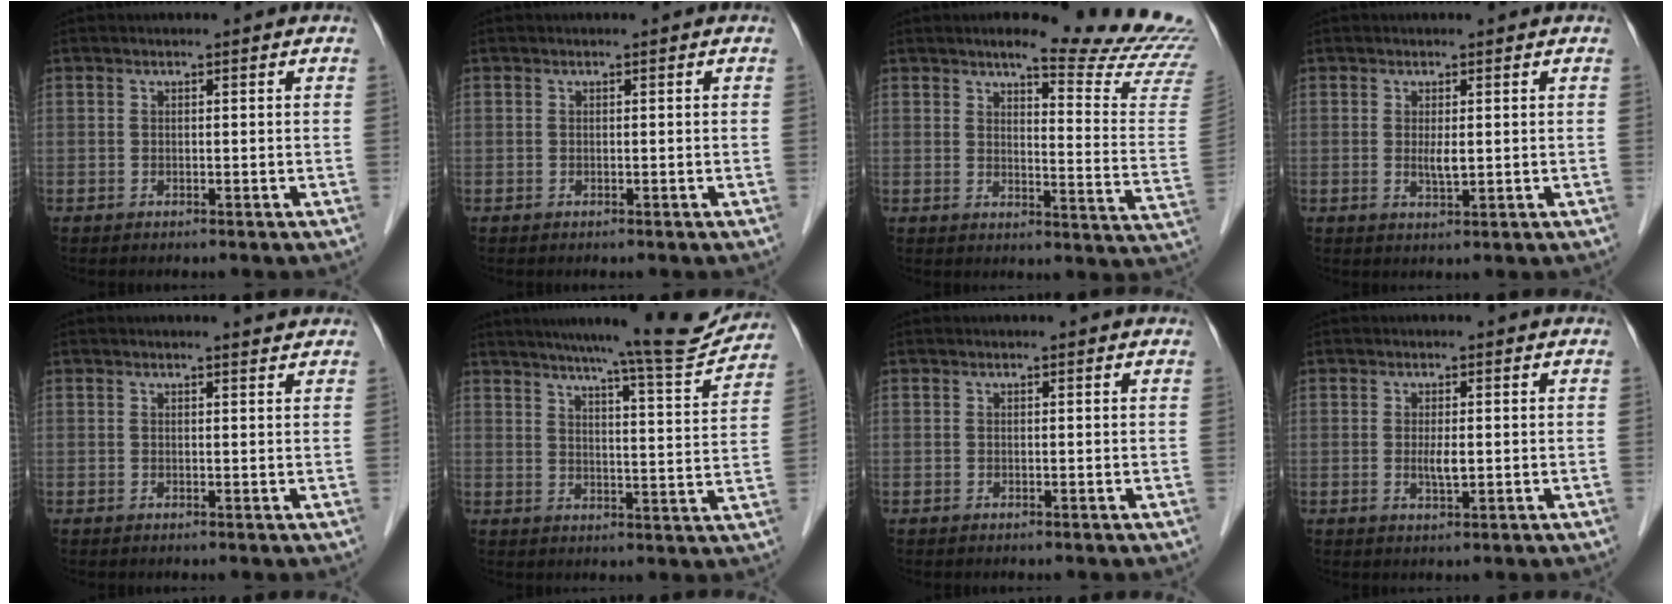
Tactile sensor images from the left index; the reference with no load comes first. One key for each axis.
{"total": 0.0}
{"total": 15.9, "fx": 14.9, "fy": -0.8, "fz": 5.6, "tx": -0.072, "ty": -0.114, "tz": 0.159}
{"total": 2.0, "fx": 0.3, "fy": 0.4, "fz": 1.9, "tx": -0.040, "ty": -0.004, "tz": 0.008}
{"total": 1.7, "fx": 1.7, "fy": -0.1, "fz": 0.3, "tx": -0.009, "ty": -0.003, "tz": 0.020}
{"total": 14.9, "fx": 13.8, "fy": -0.1, "fz": 5.6, "tx": -0.081, "ty": -0.028, "tz": 0.177}
{"total": 0.8, "fx": 0.8, "fy": 0.1, "fz": 0.1, "tx": -0.008, "ty": 0.003, "tz": 0.006}
{"total": 2.2, "fx": 0.1, "fy": 0.5, "fz": 2.2, "tx": -0.044, "ty": -0.003, "tz": 0.003}